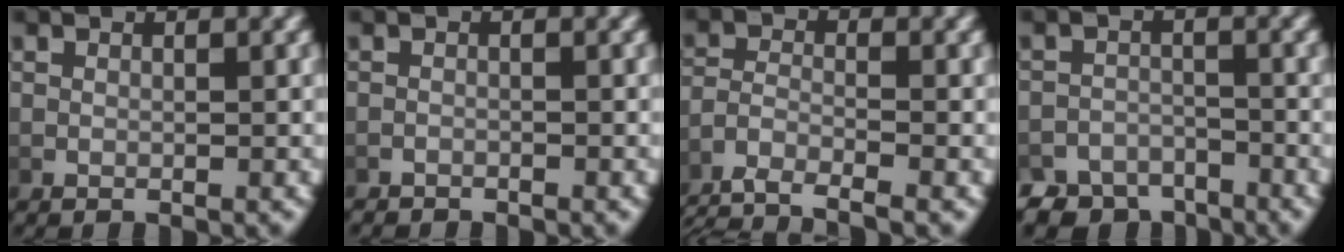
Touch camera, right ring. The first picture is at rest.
{"total": 1.2, "force": [-1.2, 0.1, -0.2], "torque": [-0.001, -0.009, -0.017]}
{"total": 6.5, "force": [-5.4, 2.2, 2.8], "torque": [-0.059, -0.023, -0.082]}
{"total": 6.4, "force": [-5.6, 3.1, 0.8], "torque": [0.014, -0.013, -0.099]}